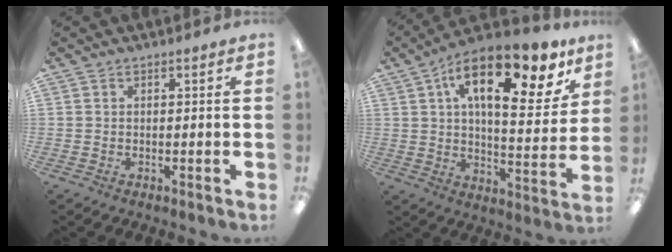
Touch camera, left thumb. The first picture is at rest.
{"total": 20.6, "force": [10.6, 8.8, 15.3], "torque": [-0.232, -0.045, 0.166]}